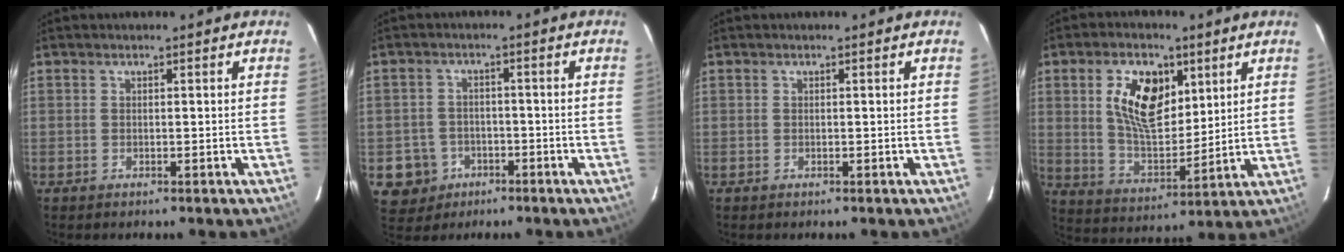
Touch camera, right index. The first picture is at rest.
{"total": 6.9, "force": [-2.8, 6.2, 0.8], "torque": [-0.038, 0.020, -0.036]}
{"total": 0.0}
{"total": 13.2, "force": [4.8, 7.3, 9.8], "torque": [-0.181, 0.011, 0.097]}